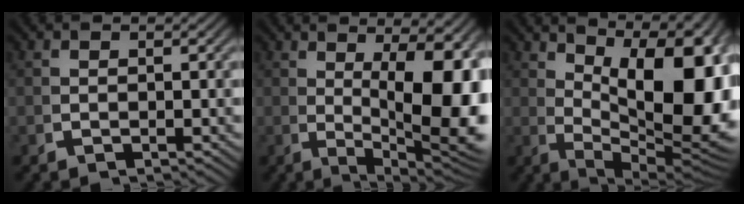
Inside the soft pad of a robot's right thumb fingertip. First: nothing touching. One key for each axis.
{"total": 12.2, "fx": 0.1, "fy": 5.3, "fz": 10.9, "tx": -0.155, "ty": -0.035, "tz": 0.031}
{"total": 17.1, "fx": 1.4, "fy": 9.0, "fz": 14.5, "tx": -0.211, "ty": -0.049, "tz": 0.060}